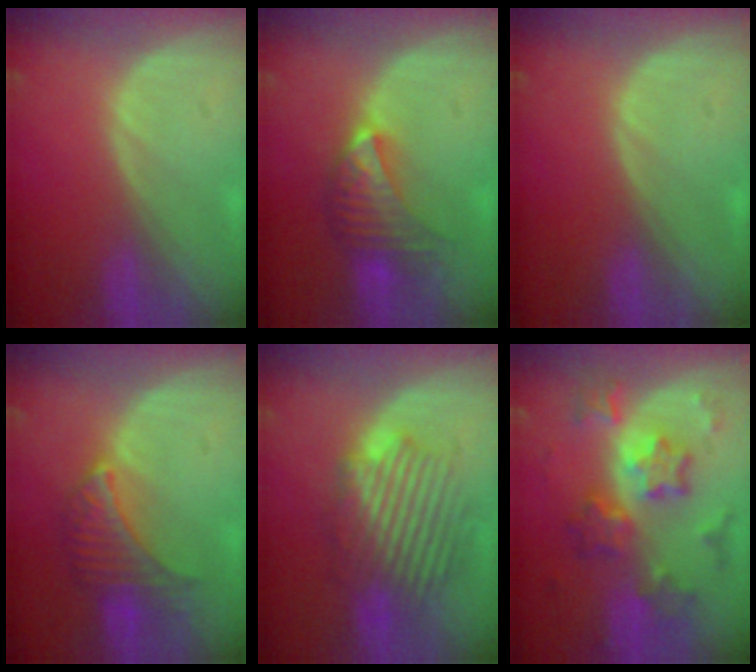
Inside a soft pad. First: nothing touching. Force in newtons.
{"total": 7.0, "press": 6.7, "slide": 1.9}
{"total": 0.0}
{"total": 6.5, "press": 6.5, "slide": 0.5}
{"total": 8.6, "press": 8.5, "slide": 1.5}
{"total": 9.2, "press": 9.1, "slide": 0.8}